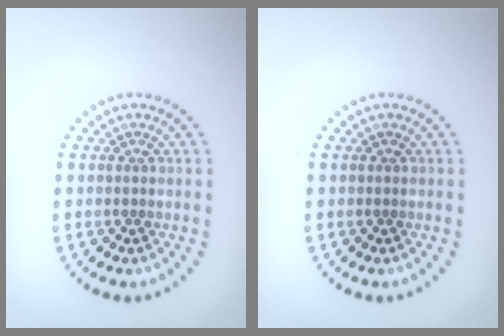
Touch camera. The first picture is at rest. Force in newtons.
{"total": 0.0}